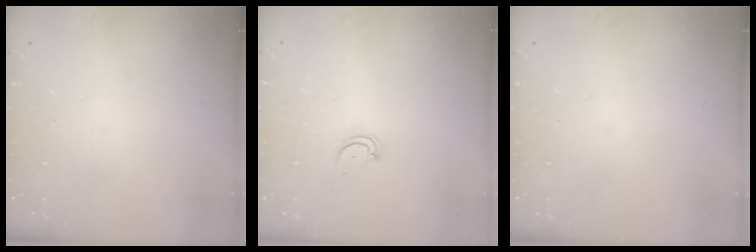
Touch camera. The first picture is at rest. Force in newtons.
{"total": 2.4, "press": 2.4, "slide": 0.2}
{"total": 0.0}